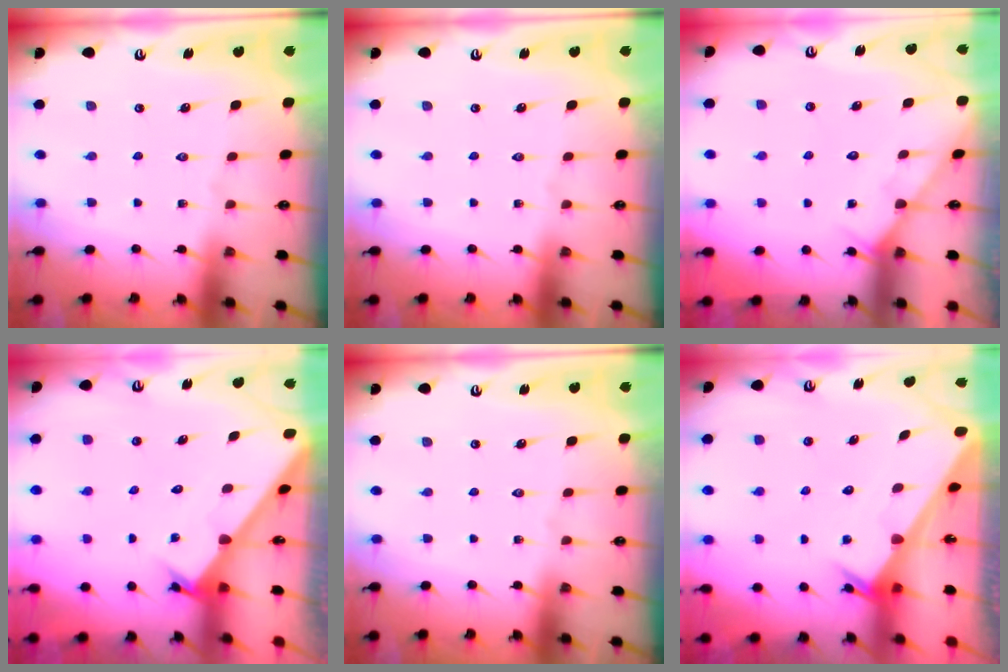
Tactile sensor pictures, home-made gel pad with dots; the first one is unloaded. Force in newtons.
{"total": 0.0}
{"total": 5.4, "press": 5.4, "slide": 0.5}
{"total": 2.4, "press": 2.4, "slide": 0.1}
{"total": 0.0}
{"total": 3.5, "press": 3.5, "slide": 0.3}